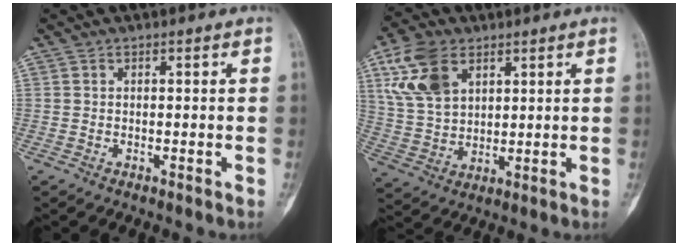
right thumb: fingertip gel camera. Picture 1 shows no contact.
{"total": 12.0, "force": [5.5, 7.6, 7.6], "torque": [-0.141, -0.011, 0.114]}